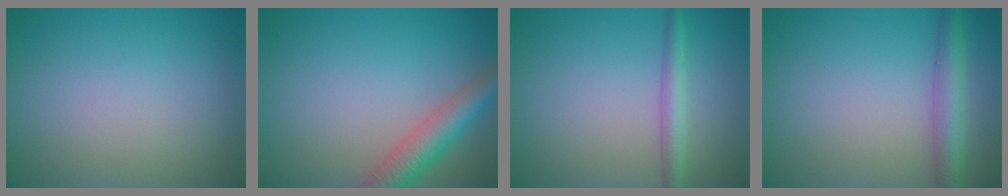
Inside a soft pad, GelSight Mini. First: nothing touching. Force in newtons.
{"total": 4.7, "press": 4.7, "slide": 0.3}
{"total": 2.2, "press": 2.2, "slide": 0.1}
{"total": 3.5, "press": 3.5, "slide": 0.1}